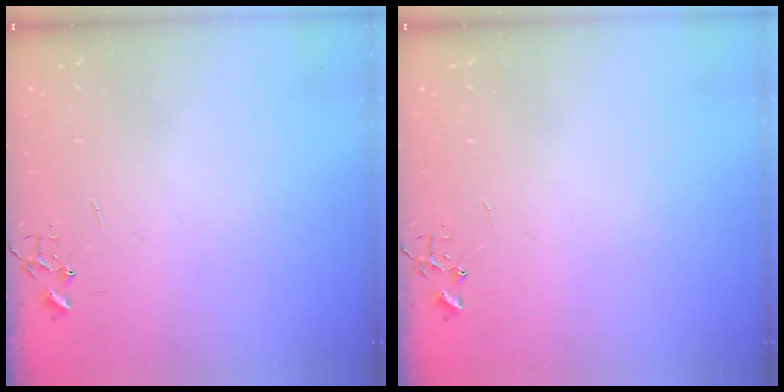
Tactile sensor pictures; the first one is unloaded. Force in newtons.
{"total": 0.0}